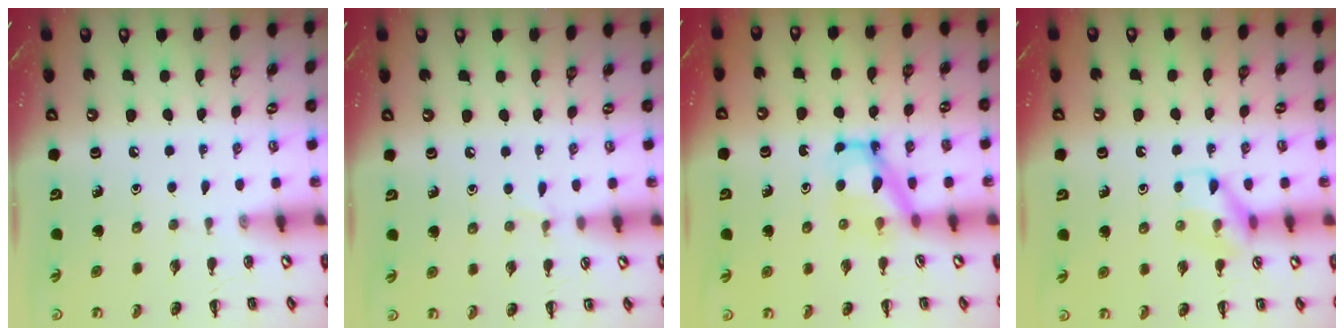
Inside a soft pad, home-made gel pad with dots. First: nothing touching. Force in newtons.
{"total": 3.5, "press": 3.3, "slide": 1.2}
{"total": 5.7, "press": 5.6, "slide": 0.7}
{"total": 10.5, "press": 10.4, "slide": 1.3}